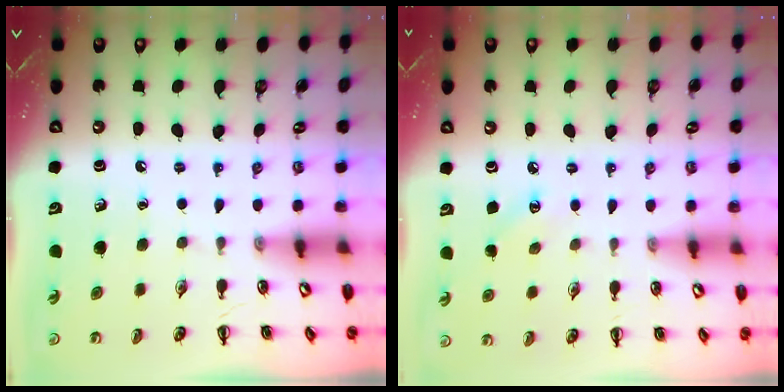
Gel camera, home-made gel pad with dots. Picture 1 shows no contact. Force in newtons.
{"total": 5.2, "press": 5.0, "slide": 1.5}